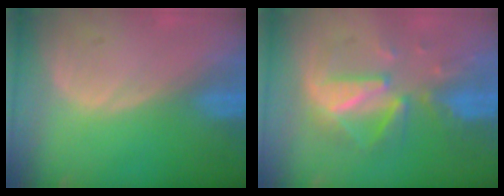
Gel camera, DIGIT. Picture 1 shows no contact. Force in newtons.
{"total": 8.1, "press": 8.0, "slide": 1.4}